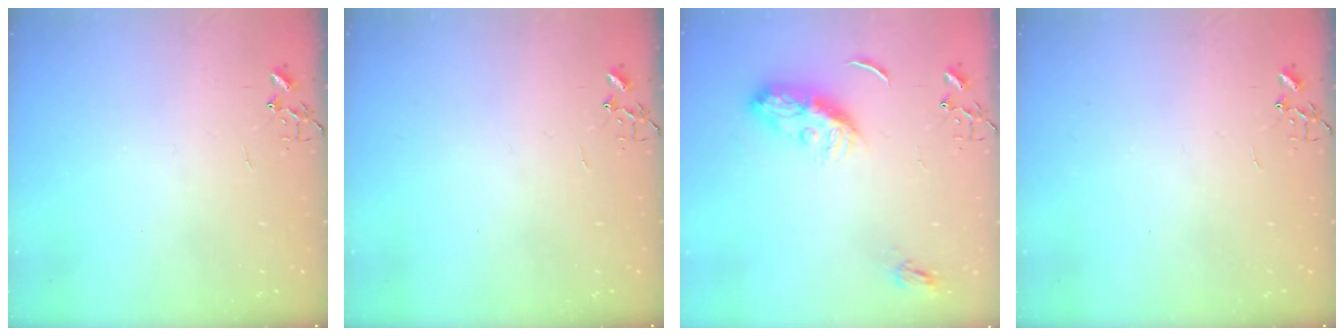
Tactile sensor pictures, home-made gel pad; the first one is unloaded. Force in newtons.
{"total": 0.0}
{"total": 10.2, "press": 10.2, "slide": 0.3}
{"total": 0.0}